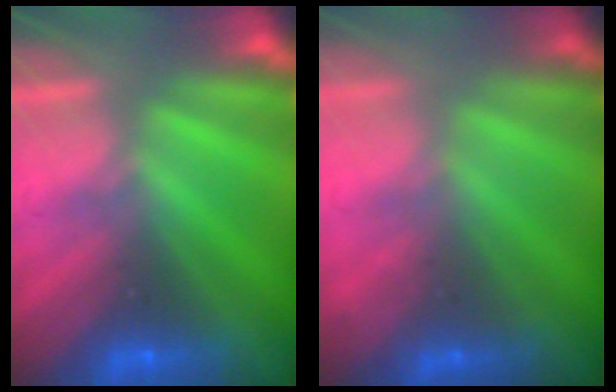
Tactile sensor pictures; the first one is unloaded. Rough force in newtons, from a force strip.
{"total": 1.8}